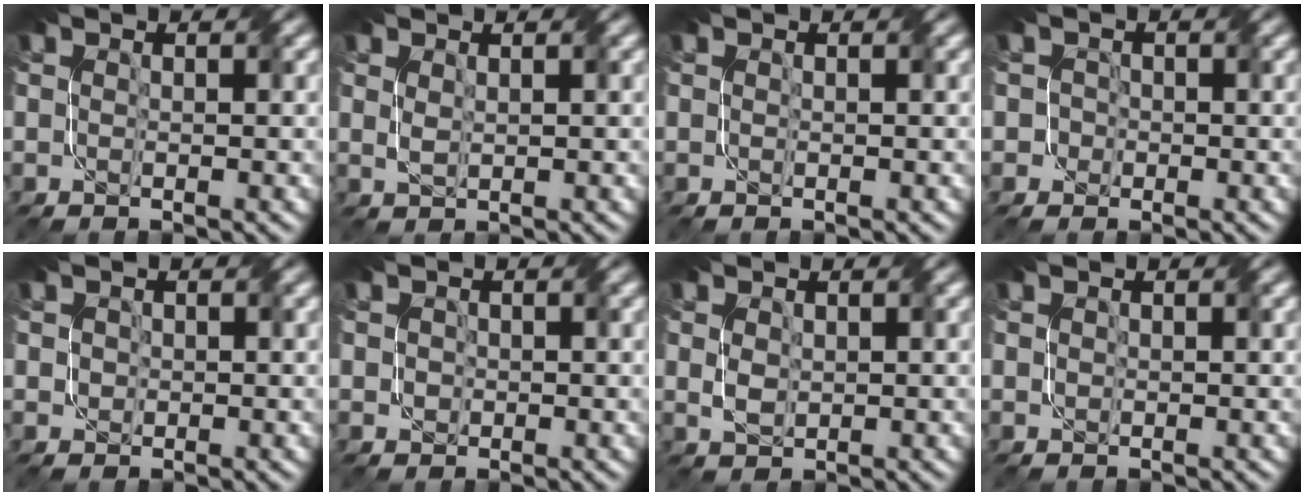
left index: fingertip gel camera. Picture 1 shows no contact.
{"total": 0.6, "force": [0.1, 0.1, 0.6], "torque": [-0.017, 0.000, 0.009]}
{"total": 0.0}
{"total": 1.4, "force": [-0.7, 1.3, -0.1], "torque": [0.015, 0.017, -0.019]}
{"total": 1.0, "force": [0.2, 0.9, 0.3], "torque": [-0.008, 0.006, 0.009]}
{"total": 0.9, "force": [0.0, 0.8, 0.4], "torque": [-0.006, 0.007, 0.001]}
{"total": 1.2, "force": [-0.1, 0.8, 0.9], "torque": [-0.032, 0.000, 0.007]}
{"total": 0.5, "force": [0.2, 0.5, 0.2], "torque": [-0.012, 0.004, 0.006]}